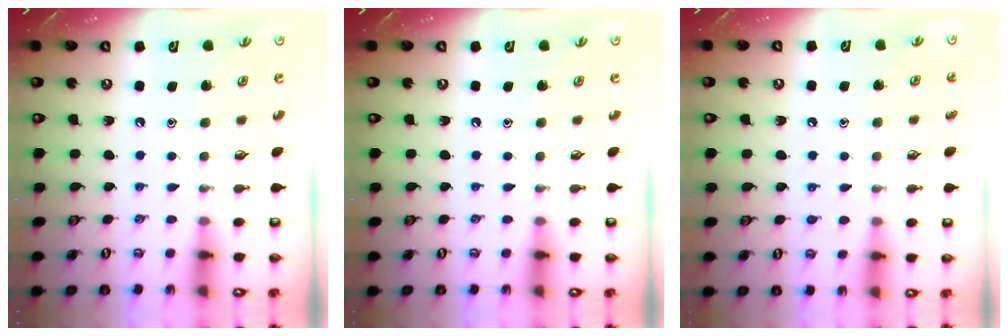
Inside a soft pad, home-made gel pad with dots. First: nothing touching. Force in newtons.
{"total": 0.0}
{"total": 3.8, "press": 3.8, "slide": 0.4}